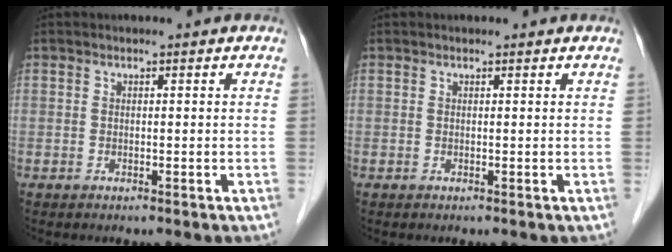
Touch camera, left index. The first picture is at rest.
{"total": 0.6, "force": [0.5, 0.1, 0.1], "torque": [-0.006, 0.002, 0.006]}